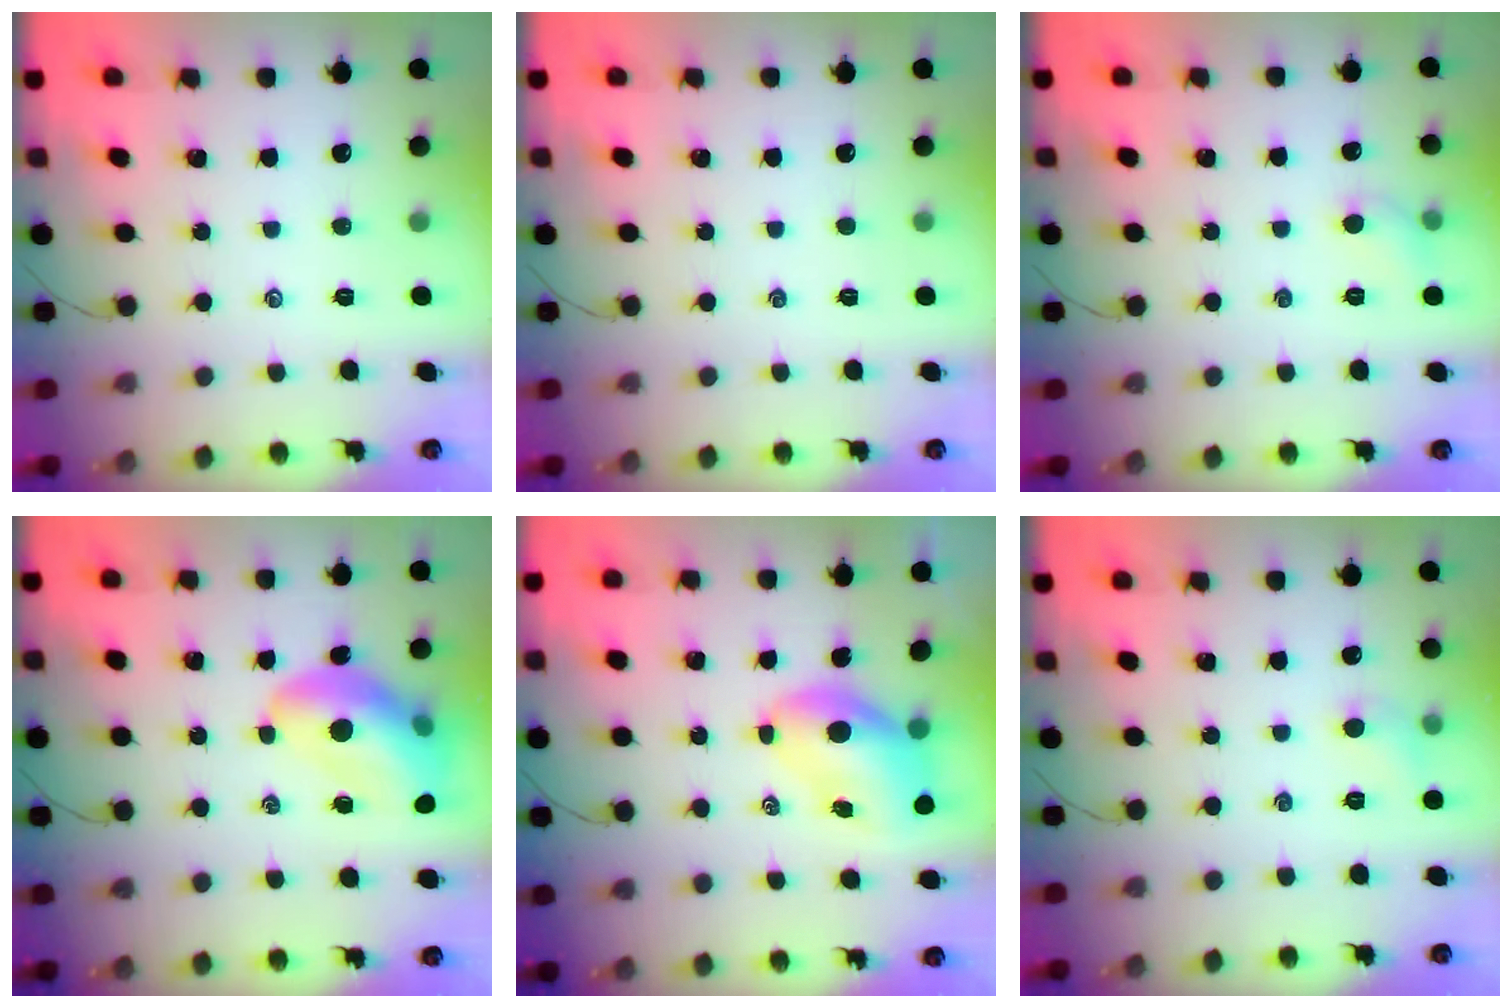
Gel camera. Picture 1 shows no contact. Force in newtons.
{"total": 0.0}
{"total": 4.8, "press": 4.6, "slide": 1.2}
{"total": 13.9, "press": 13.4, "slide": 3.7}
{"total": 7.5, "press": 7.2, "slide": 2.1}
{"total": 6.0, "press": 5.8, "slide": 1.6}